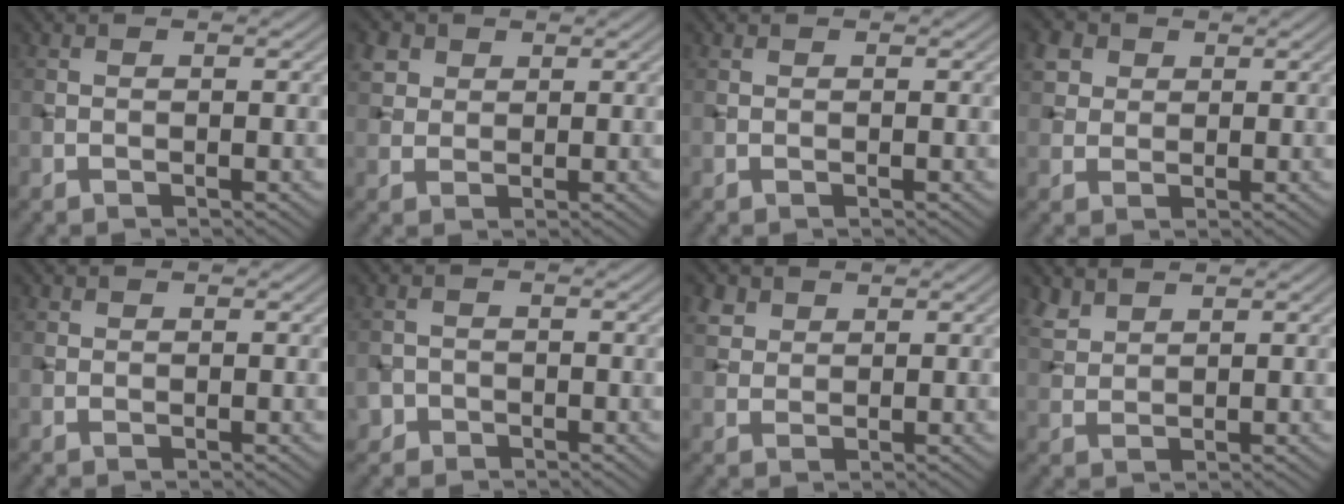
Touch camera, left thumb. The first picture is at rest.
{"total": 3.1, "force": [1.6, 2.4, 1.2], "torque": [-0.039, 0.000, 0.037]}
{"total": 0.0}
{"total": 4.2, "force": [2.0, 3.3, 1.7], "torque": [-0.058, 0.003, 0.042]}
{"total": 0.6, "force": [0.4, 0.4, 0.1], "torque": [0.000, -0.001, 0.009]}
{"total": 1.9, "force": [-1.1, 1.5, 0.2], "torque": [0.002, -0.001, -0.025]}
{"total": 2.7, "force": [1.8, 1.9, 1.0], "torque": [-0.029, 0.005, 0.038]}
{"total": 2.8, "force": [2.3, 1.2, 1.1], "torque": [-0.033, 0.003, 0.057]}